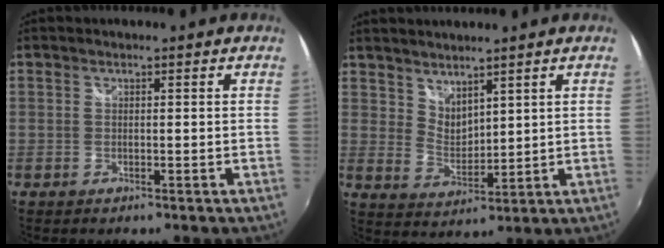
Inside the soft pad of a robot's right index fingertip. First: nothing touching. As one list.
[{"total": 5.1, "force": [4.3, 2.1, 1.9], "torque": [-0.026, -0.004, 0.084]}]